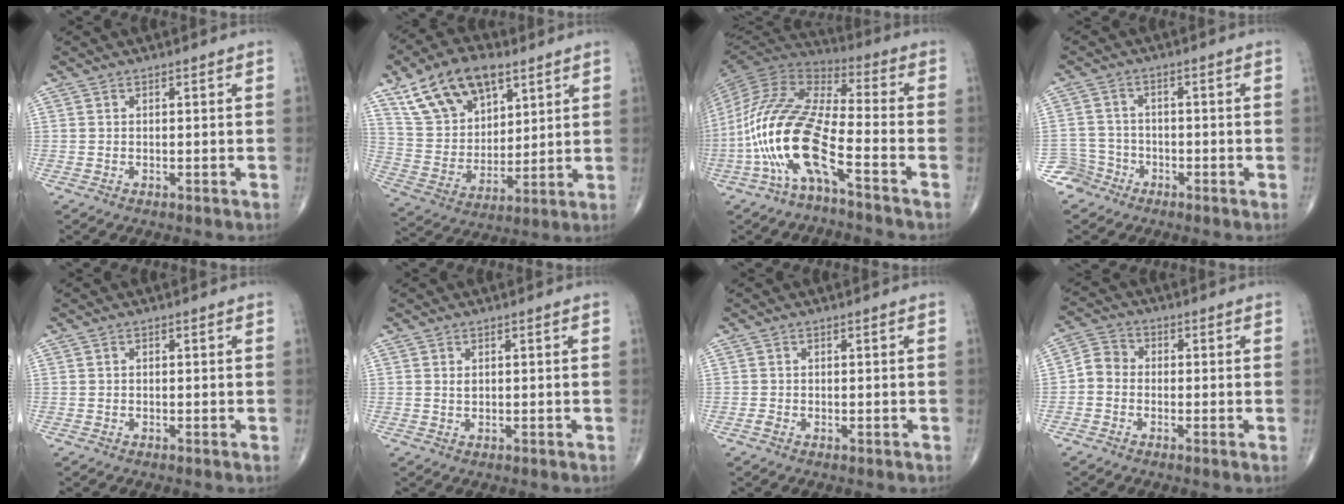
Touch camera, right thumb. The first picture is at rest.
{"total": 17.4, "force": [9.9, 10.0, 10.2], "torque": [-0.151, -0.026, 0.189]}
{"total": 18.0, "force": [-7.2, 5.2, 15.6], "torque": [-0.344, 0.054, -0.142]}
{"total": 4.7, "force": [-3.1, 3.4, -0.7], "torque": [0.037, 0.023, -0.066]}
{"total": 0.0}
{"total": 0.9, "force": [0.3, 0.5, 0.7], "torque": [-0.010, -0.002, 0.008]}
{"total": 0.7, "force": [-0.3, 0.4, 0.5], "torque": [-0.017, 0.001, -0.006]}
{"total": 4.1, "force": [-1.1, 3.5, 1.9], "torque": [-0.022, 0.013, -0.037]}